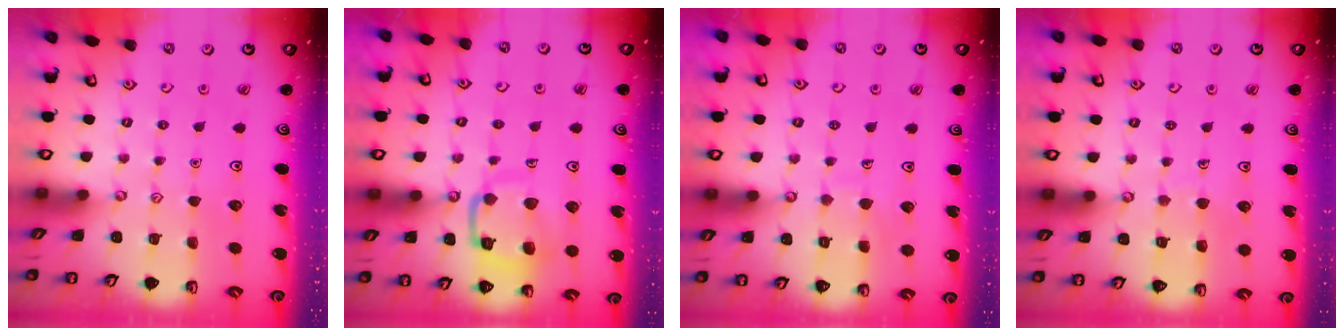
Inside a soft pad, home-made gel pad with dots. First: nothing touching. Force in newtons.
{"total": 13.4, "press": 13.3, "slide": 1.4}
{"total": 5.9, "press": 5.9, "slide": 0.2}
{"total": 5.1, "press": 5.1, "slide": 0.4}